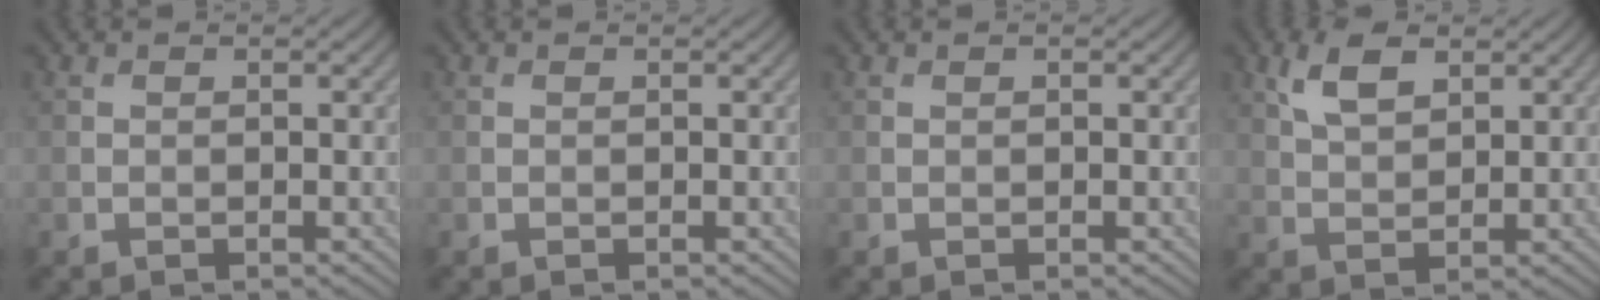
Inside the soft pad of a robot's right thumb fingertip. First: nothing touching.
{"total": 0.0}
{"total": 0.0}
{"total": 4.8, "force": [2.6, 2.3, 3.3], "torque": [-0.078, 0.004, 0.052]}